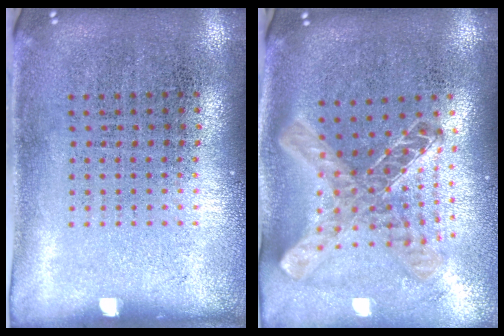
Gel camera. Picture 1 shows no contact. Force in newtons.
{"total": 1.5, "press": 1.3, "slide": 0.6}